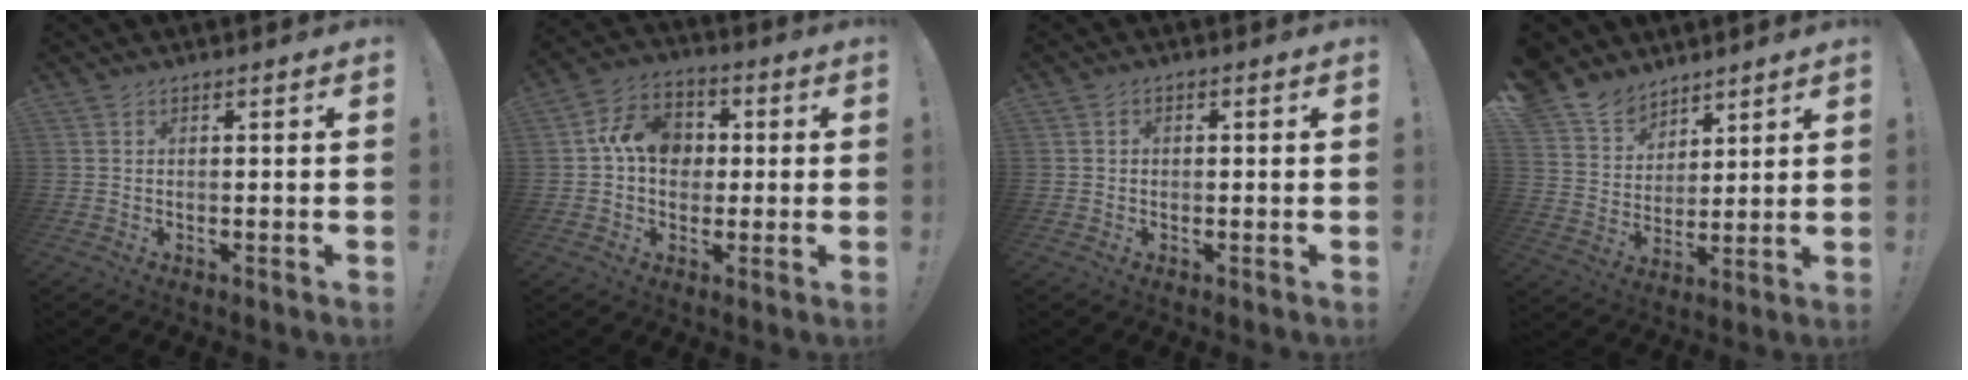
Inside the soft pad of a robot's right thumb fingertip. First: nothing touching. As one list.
[{"total": 12.7, "force": [1.8, 10.2, 7.3], "torque": [-0.112, 0.014, 0.037]}, {"total": 1.1, "force": [-0.5, 0.9, 0.4], "torque": [-0.006, 0.005, -0.010]}, {"total": 10.6, "force": [8.4, 6.3, 1.4], "torque": [-0.045, -0.065, 0.169]}]